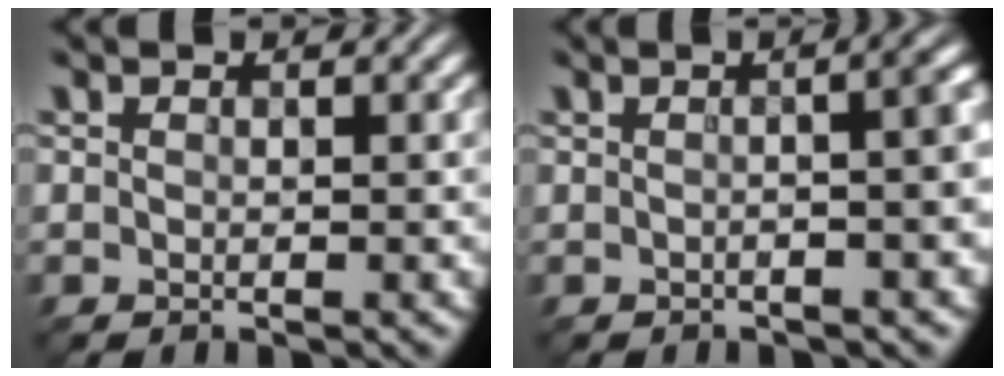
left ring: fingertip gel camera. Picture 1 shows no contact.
{"total": 8.9, "force": [0.4, 4.2, 7.8], "torque": [-0.025, 0.029, -0.024]}